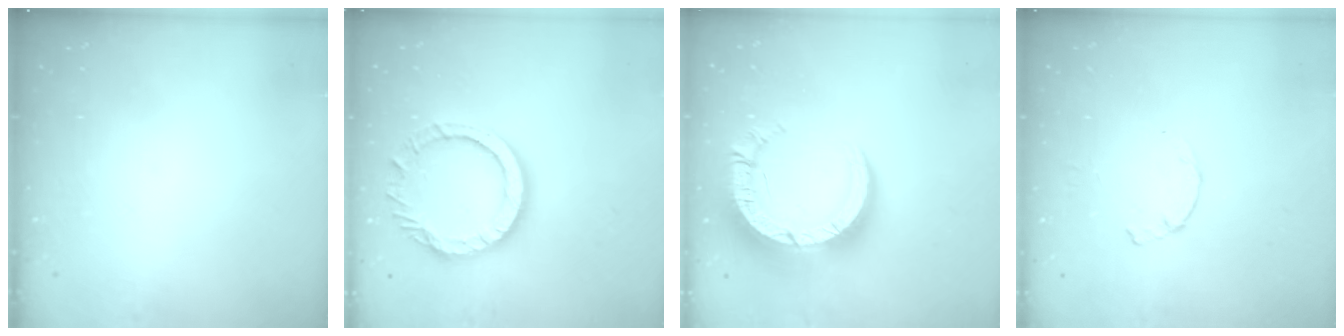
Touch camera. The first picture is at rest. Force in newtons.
{"total": 12.3, "press": 12.3, "slide": 0.8}
{"total": 19.6, "press": 19.5, "slide": 1.7}
{"total": 1.2, "press": 1.1, "slide": 0.3}